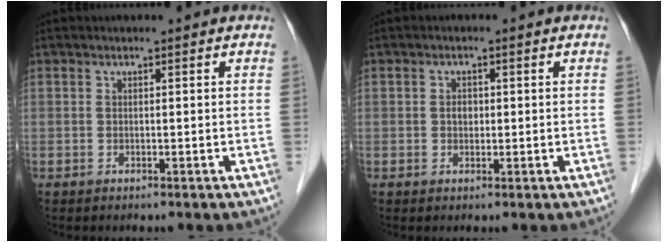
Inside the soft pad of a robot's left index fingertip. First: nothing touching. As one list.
[{"total": 1.6, "force": [0.0, 1.3, 0.9], "torque": [-0.017, 0.002, 0.002]}]